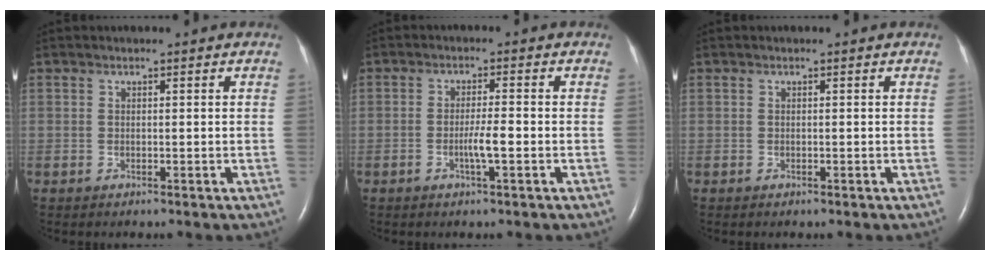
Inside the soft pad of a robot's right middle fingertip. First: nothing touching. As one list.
[{"total": 3.2, "force": [-1.1, 0.1, 3.1], "torque": [-0.060, -0.002, -0.021]}, {"total": 0.0}]